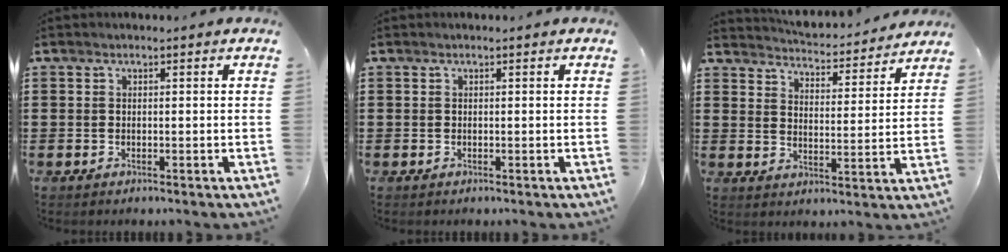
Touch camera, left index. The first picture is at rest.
{"total": 0.0}
{"total": 3.8, "force": [3.8, -0.1, 0.2], "torque": [-0.027, -0.034, 0.060]}